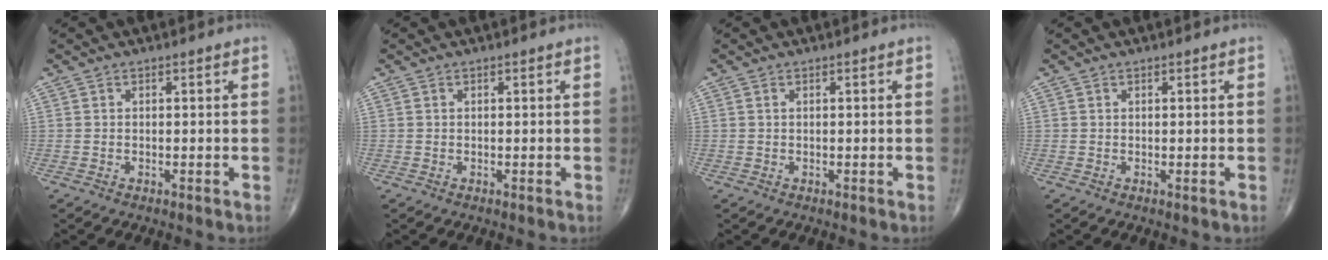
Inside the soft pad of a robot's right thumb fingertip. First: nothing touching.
{"total": 0.0}
{"total": 0.0}
{"total": 0.0}